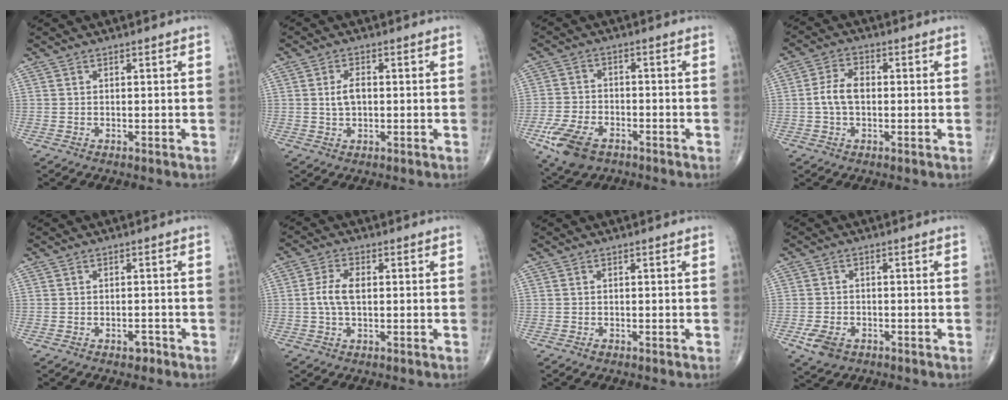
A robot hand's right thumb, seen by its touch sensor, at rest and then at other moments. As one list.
[{"total": 3.5, "force": [0.1, 2.0, 2.8], "torque": [-0.051, 0.004, 0.002]}, {"total": 9.9, "force": [-5.3, 5.7, 6.2], "torque": [-0.123, 0.011, -0.093]}, {"total": 5.6, "force": [-0.3, 3.5, 4.3], "torque": [-0.086, 0.017, -0.013]}, {"total": 1.5, "force": [-1.0, 0.8, 0.7], "torque": [-0.007, 0.005, -0.016]}, {"total": 4.8, "force": [0.1, 2.5, 4.1], "torque": [-0.095, 0.010, -0.003]}, {"total": 0.6, "force": [-0.4, 0.3, 0.3], "torque": [-0.004, 0.000, -0.008]}, {"total": 4.9, "force": [-2.4, 3.3, 2.8], "torque": [-0.056, 0.005, -0.038]}]